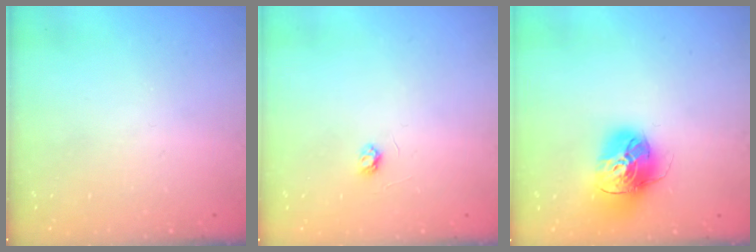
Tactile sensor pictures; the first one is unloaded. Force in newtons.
{"total": 2.6, "press": 2.6, "slide": 0.3}
{"total": 16.6, "press": 16.6, "slide": 1.6}